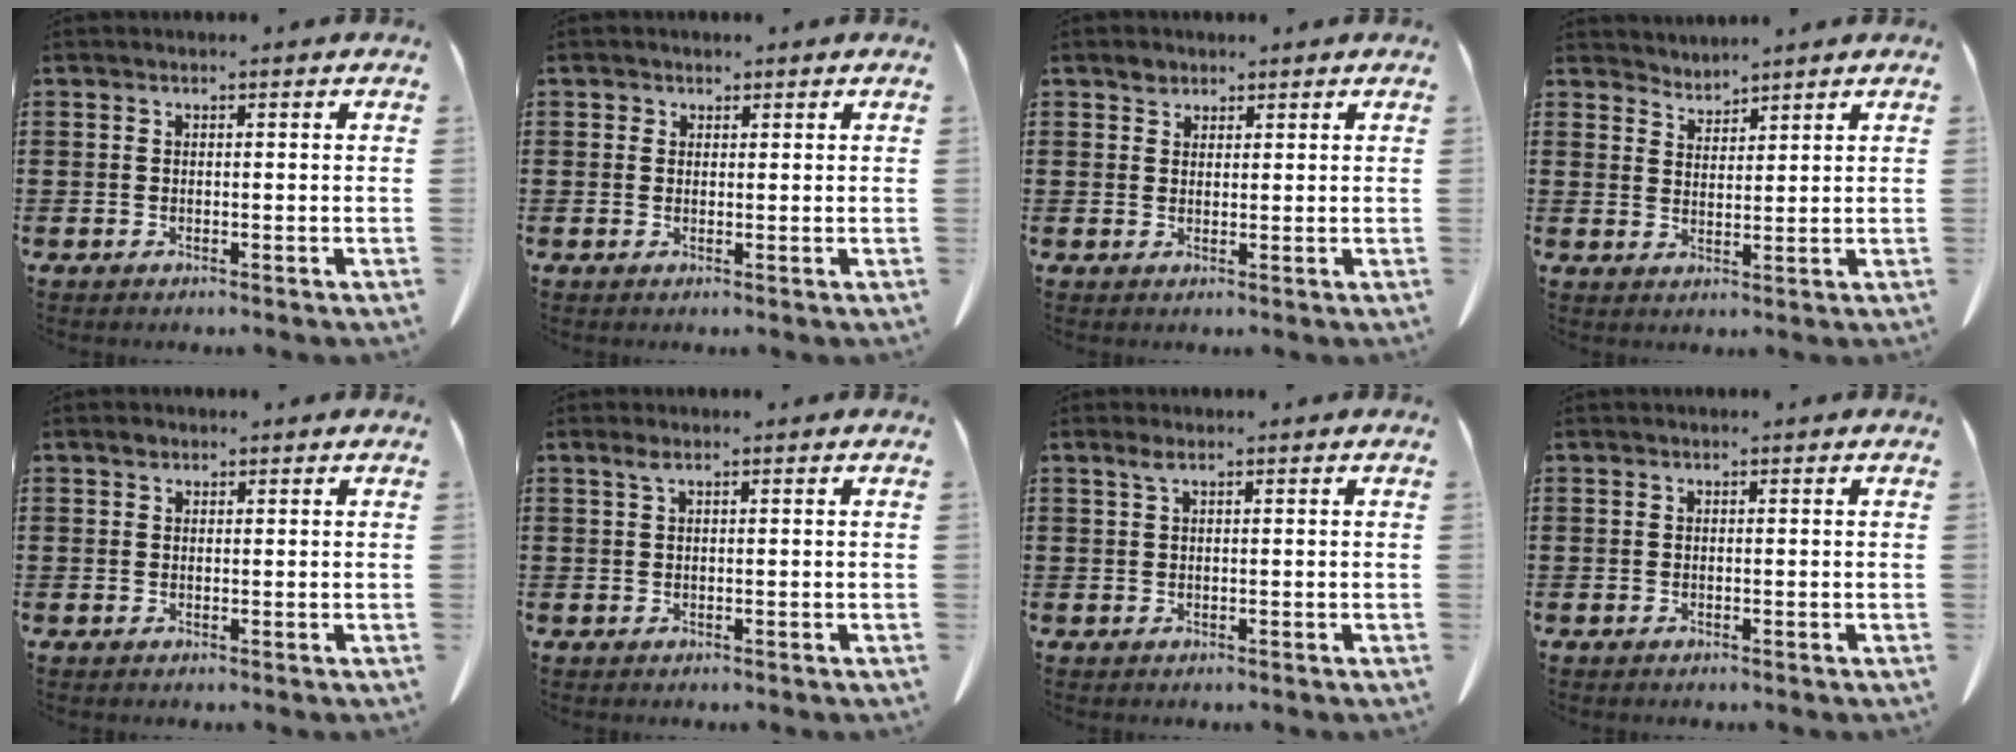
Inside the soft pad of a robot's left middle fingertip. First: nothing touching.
{"total": 1.0, "force": [0.6, 0.8, 0.1], "torque": [-0.005, 0.003, 0.012]}
{"total": 1.9, "force": [1.4, 1.2, 0.5], "torque": [-0.005, 0.001, 0.025]}
{"total": 2.6, "force": [2.6, -0.1, -0.5], "torque": [0.002, -0.013, 0.049]}
{"total": 1.0, "force": [0.7, 0.7, 0.4], "torque": [-0.011, 0.004, 0.012]}
{"total": 1.3, "force": [0.5, 0.3, 1.2], "torque": [-0.025, 0.003, 0.008]}
{"total": 1.4, "force": [0.6, 0.3, 1.3], "torque": [-0.027, 0.003, 0.010]}
{"total": 0.0}